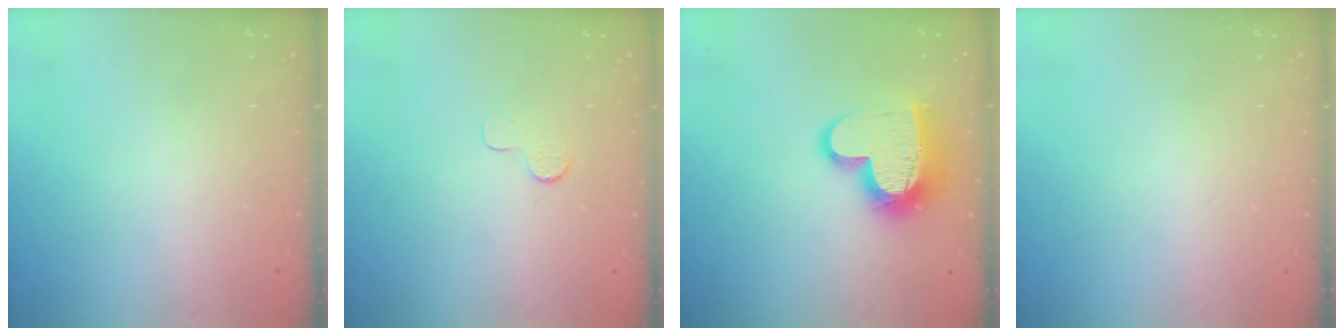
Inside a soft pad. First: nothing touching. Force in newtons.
{"total": 3.7, "press": 3.7, "slide": 0.4}
{"total": 15.8, "press": 15.8, "slide": 1.2}
{"total": 0.8, "press": 0.5, "slide": 0.6}